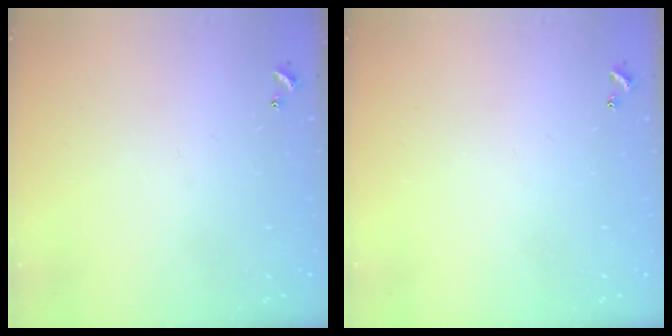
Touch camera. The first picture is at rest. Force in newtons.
{"total": 0.0}